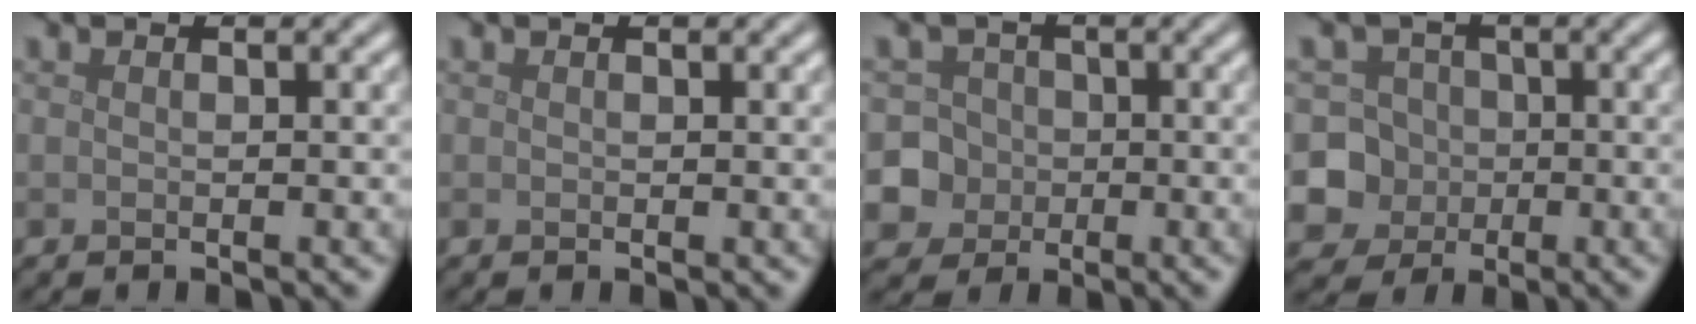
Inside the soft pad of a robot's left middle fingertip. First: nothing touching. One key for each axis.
{"total": 0.0}
{"total": 5.9, "fx": -2.1, "fy": 5.4, "fz": 0.9, "tx": 0.002, "ty": -0.001, "tz": -0.057}
{"total": 5.1, "fx": -1.4, "fy": 4.8, "fz": 1.1, "tx": 0.005, "ty": 0.007, "tz": -0.045}